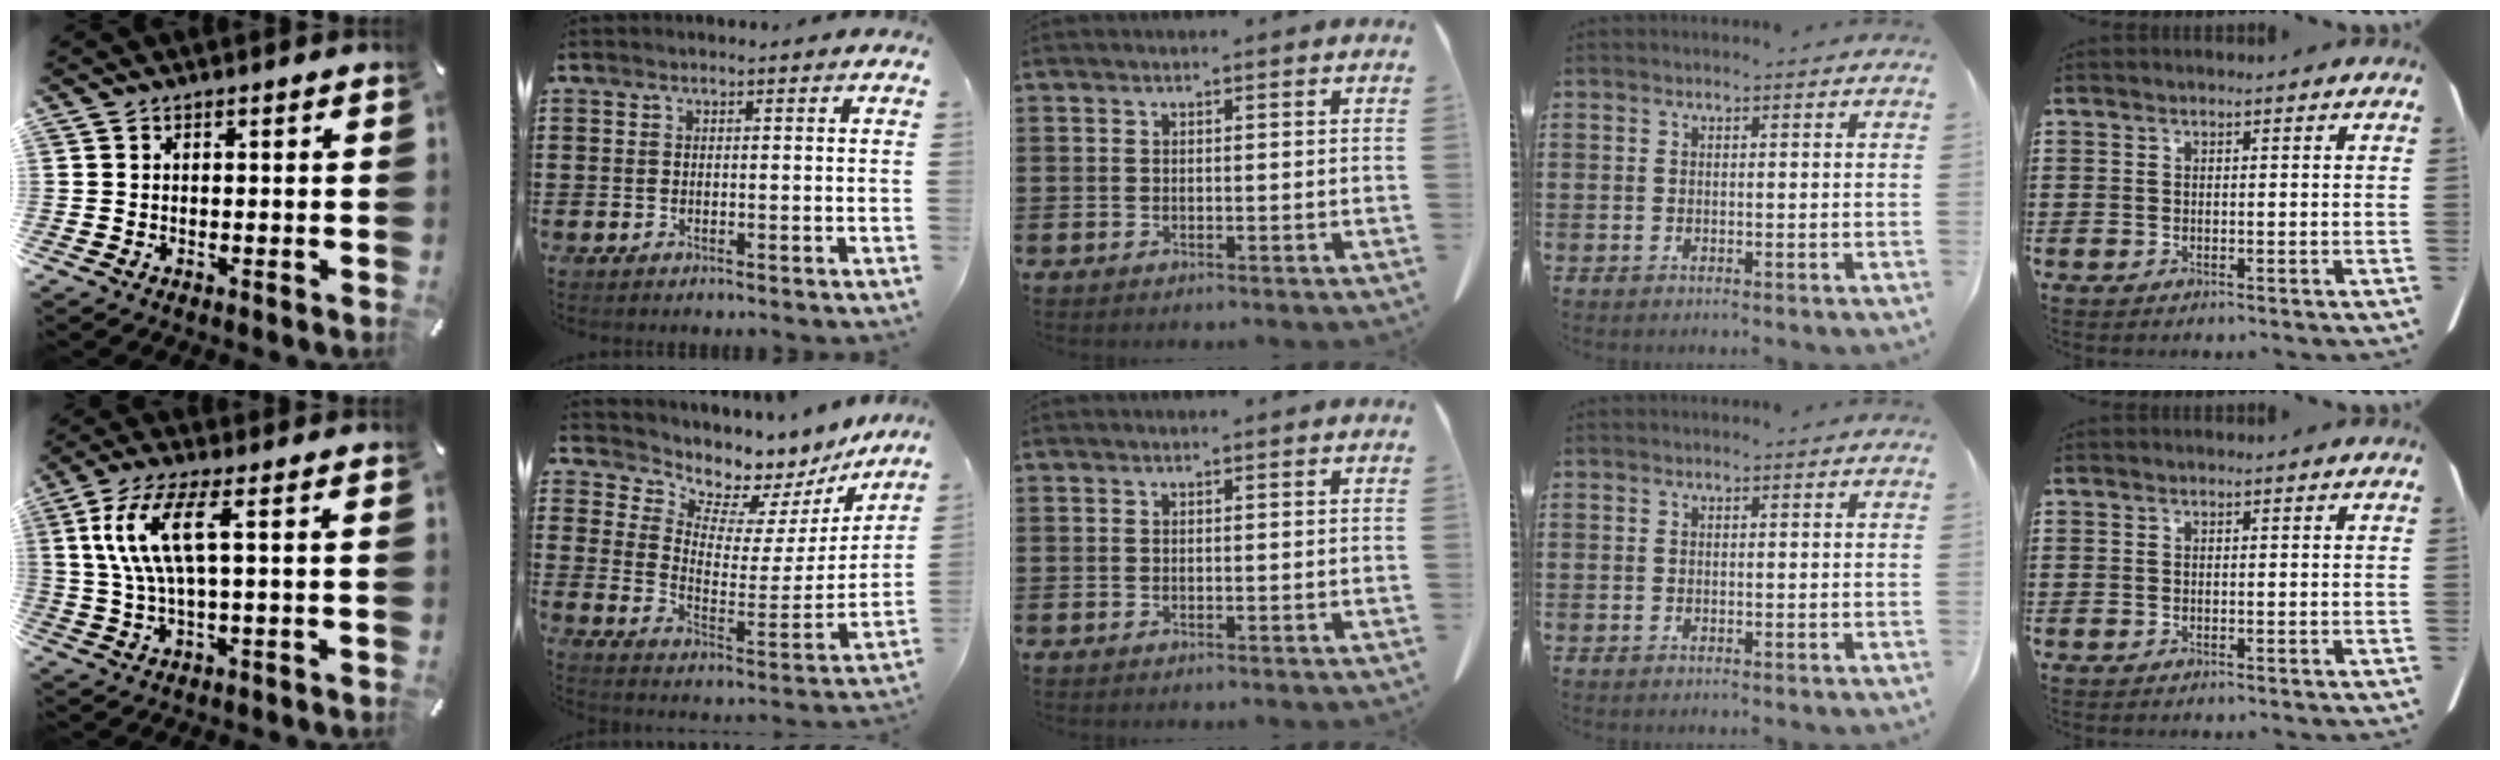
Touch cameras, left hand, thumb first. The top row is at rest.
{"thumb": {"total": 10.8, "force": [2.7, 3.1, 10.0], "torque": [-0.219, -0.006, 0.040]}, "index": {"total": 6.4, "force": [6.0, 2.3, -0.2], "torque": [-0.026, -0.072, 0.099]}}